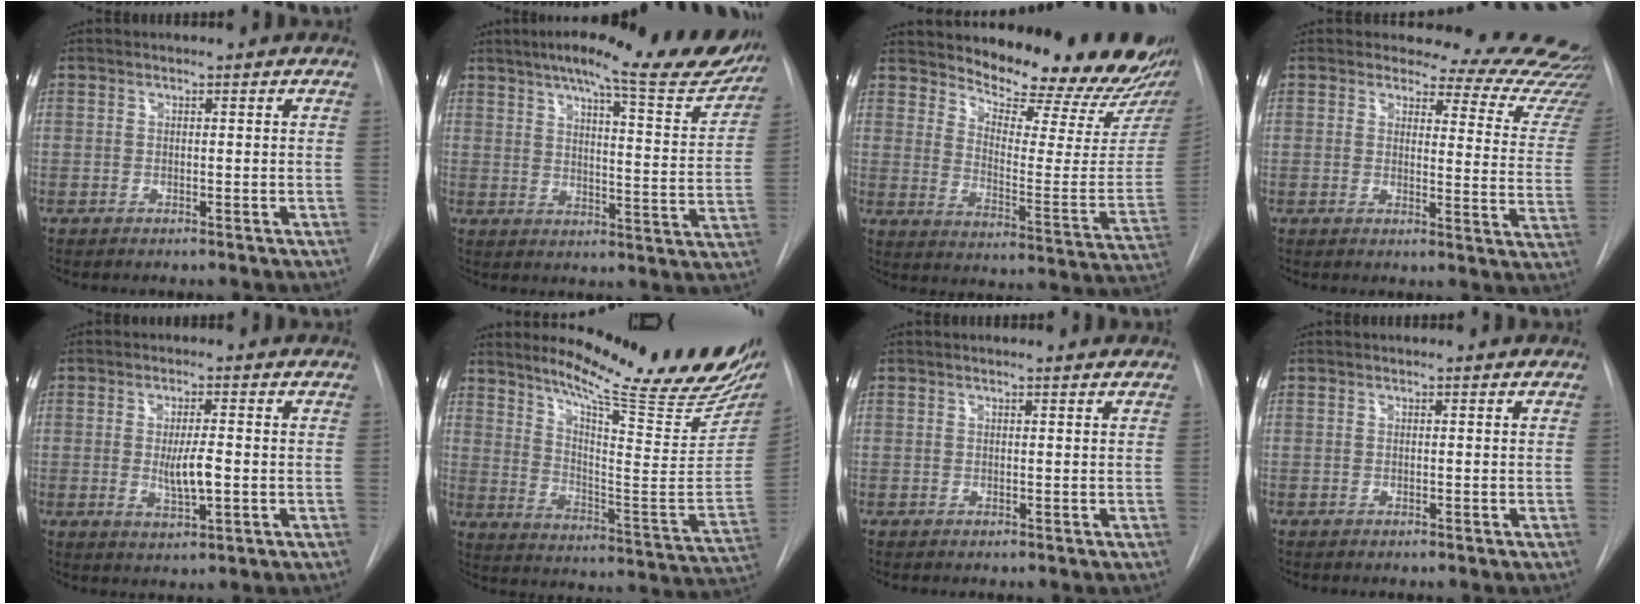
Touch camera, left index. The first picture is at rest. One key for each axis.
{"total": 20.0, "fx": 16.9, "fy": 2.8, "fz": 10.4, "tx": -0.144, "ty": -0.032, "tz": 0.203}
{"total": 20.7, "fx": 18.9, "fy": 2.8, "fz": 8.0, "tx": -0.112, "ty": -0.105, "tz": 0.235}
{"total": 16.6, "fx": 15.9, "fy": 3.7, "fz": 2.8, "tx": 0.003, "ty": -0.125, "tz": 0.140}
{"total": 4.7, "fx": -0.8, "fy": 1.0, "fz": 4.6, "tx": -0.083, "ty": -0.011, "tz": -0.012}
{"total": 24.1, "fx": 19.7, "fy": 2.6, "fz": 13.6, "tx": -0.201, "ty": -0.084, "tz": 0.260}
{"total": 0.7, "fx": 0.5, "fy": 0.0, "fz": 0.4, "tx": -0.010, "ty": 0.006, "tz": 0.006}
{"total": 0.0}